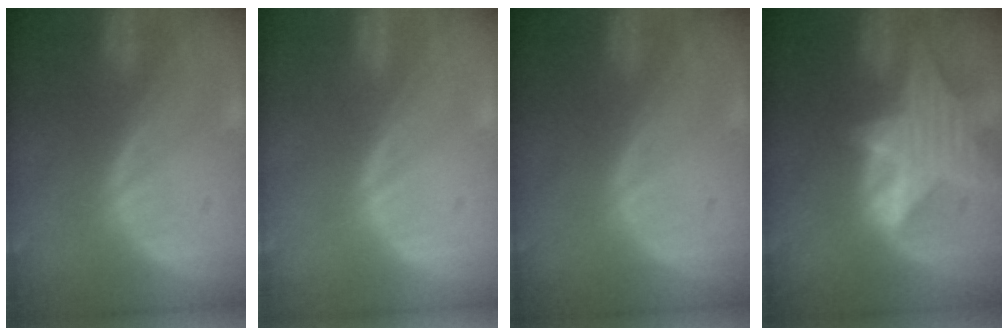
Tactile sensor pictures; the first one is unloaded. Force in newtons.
{"total": 0.0}
{"total": 0.0}
{"total": 8.4, "press": 7.6, "slide": 3.5}